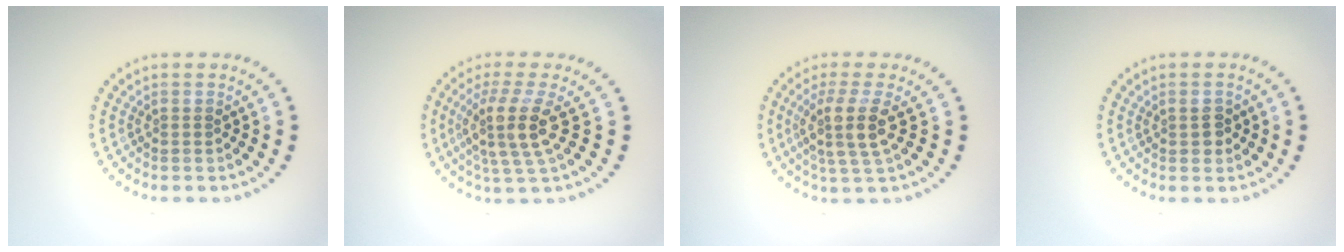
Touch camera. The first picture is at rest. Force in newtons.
{"total": 4.1, "press": 3.1, "slide": 2.6}
{"total": 3.6, "press": 2.9, "slide": 2.1}
{"total": 1.5, "press": 1.5, "slide": 0.3}